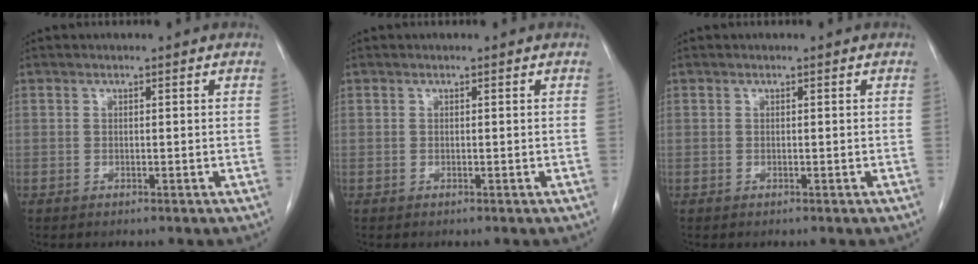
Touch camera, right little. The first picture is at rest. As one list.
[{"total": 0.0}, {"total": 0.0}]